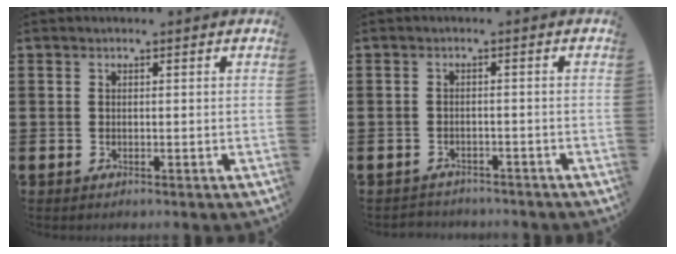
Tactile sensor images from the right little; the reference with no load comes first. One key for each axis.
{"total": 1.4, "fx": -1.4, "fy": 0.2, "fz": -0.2, "tx": -0.001, "ty": 0.004, "tz": -0.032}